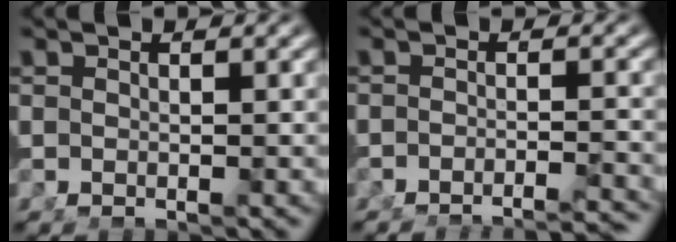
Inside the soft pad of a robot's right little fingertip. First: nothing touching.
{"total": 6.4, "force": [-6.2, 0.6, 1.1], "torque": [0.007, -0.004, -0.100]}